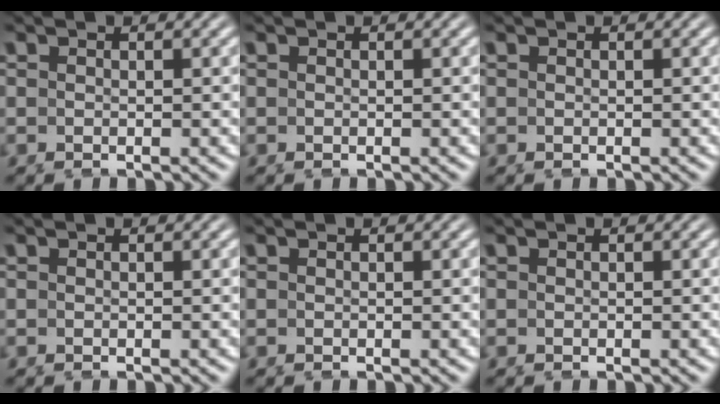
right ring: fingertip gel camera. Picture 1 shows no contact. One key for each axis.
{"total": 0.0}
{"total": 0.0}
{"total": 0.0}
{"total": 0.0}
{"total": 0.0}